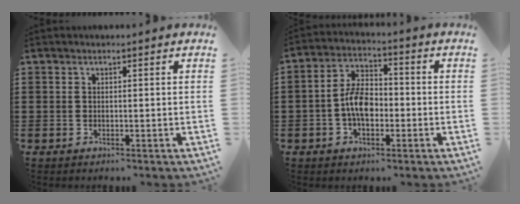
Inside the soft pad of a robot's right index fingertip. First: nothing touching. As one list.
[{"total": 6.4, "force": [-1.4, 3.7, 5.0], "torque": [-0.110, 0.008, -0.030]}]